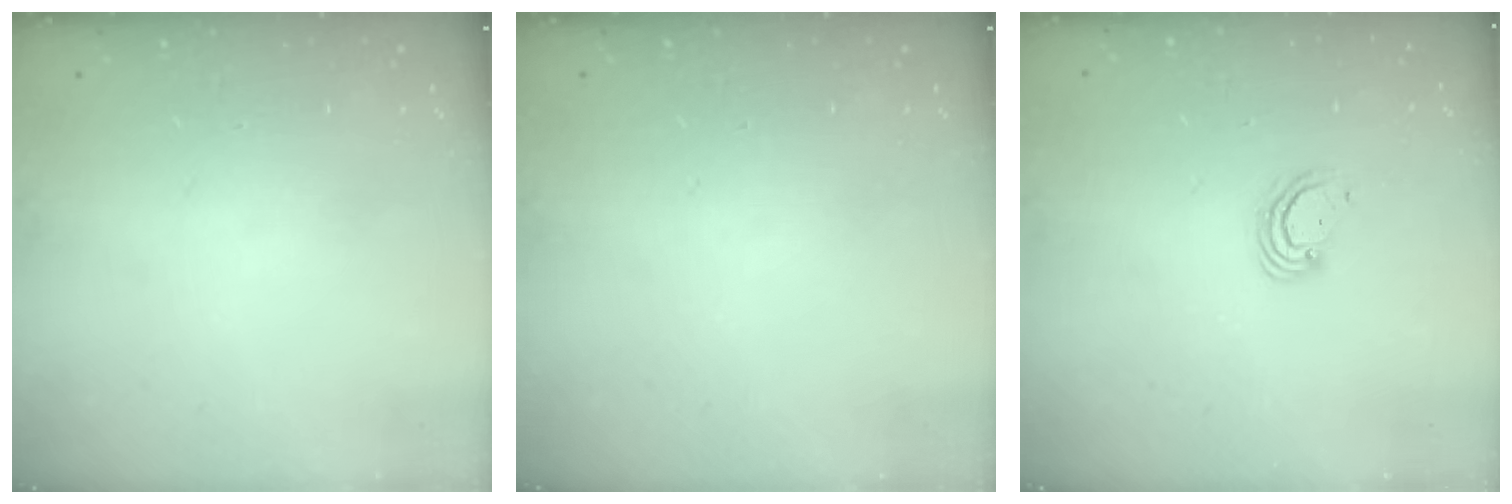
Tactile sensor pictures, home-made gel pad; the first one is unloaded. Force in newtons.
{"total": 0.0}
{"total": 4.4, "press": 4.4, "slide": 0.5}